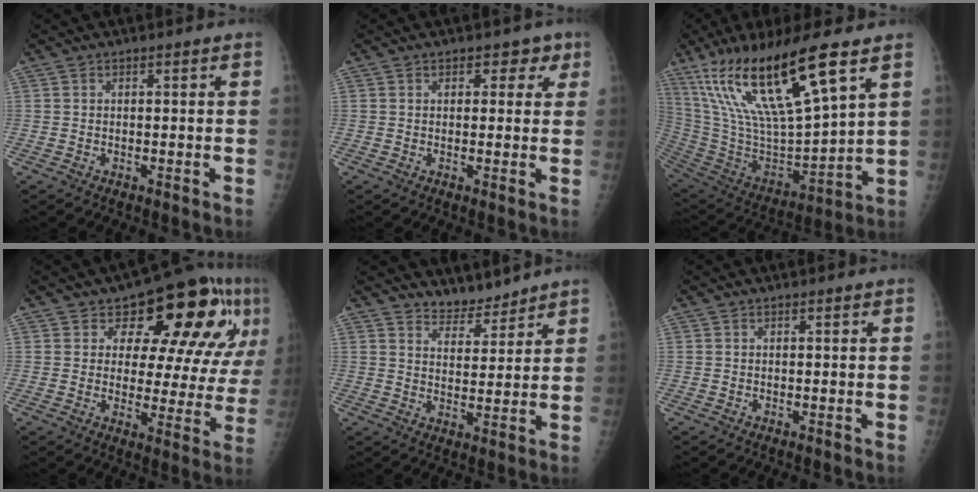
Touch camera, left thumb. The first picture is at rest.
{"total": 3.4, "force": [1.7, 2.6, 1.5], "torque": [0.014, -0.004, 0.016]}
{"total": 24.6, "force": [13.8, 5.5, 19.6], "torque": [-0.372, -0.046, 0.262]}
{"total": 18.9, "force": [8.3, 9.6, 14.0], "torque": [-0.130, -0.016, 0.110]}
{"total": 4.9, "force": [4.7, 1.3, 0.1], "torque": [0.017, -0.039, 0.086]}
{"total": 0.0}